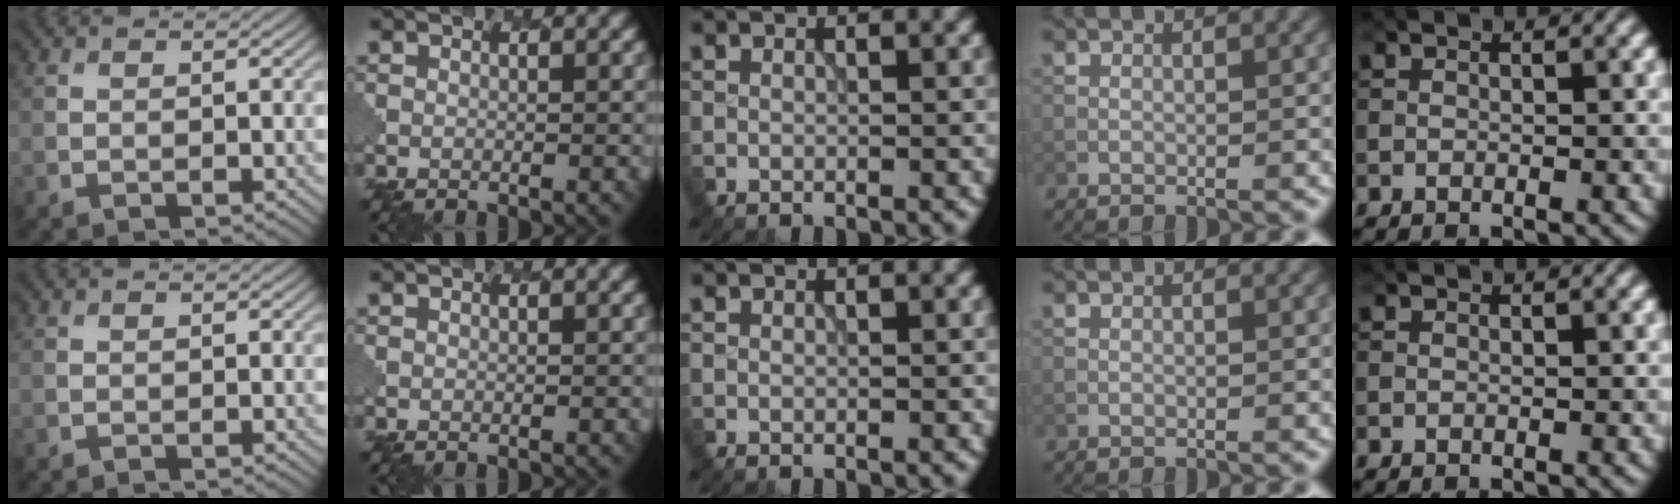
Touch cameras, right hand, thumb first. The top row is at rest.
{}